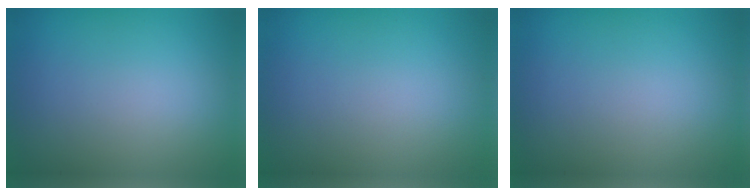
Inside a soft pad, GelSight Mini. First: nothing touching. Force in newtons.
{"total": 0.0}
{"total": 0.0}